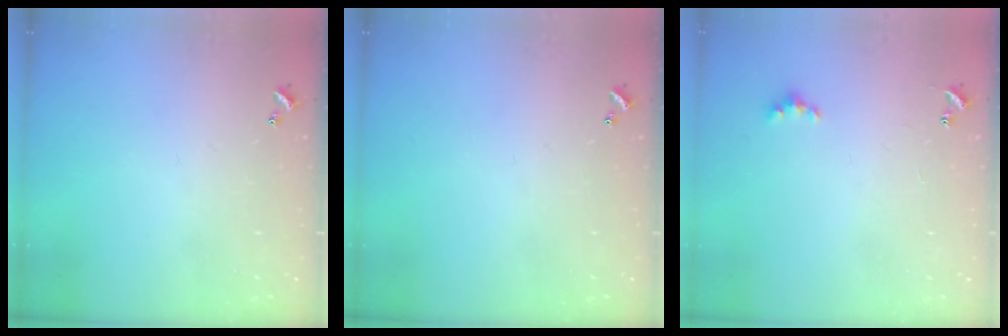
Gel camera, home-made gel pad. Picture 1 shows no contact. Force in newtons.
{"total": 0.0}
{"total": 3.5, "press": 3.5, "slide": 0.5}